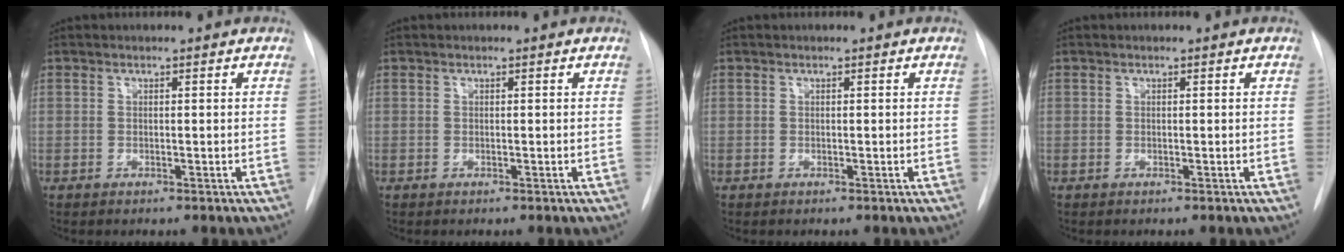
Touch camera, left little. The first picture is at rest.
{"total": 0.0}
{"total": 0.0}
{"total": 0.0}